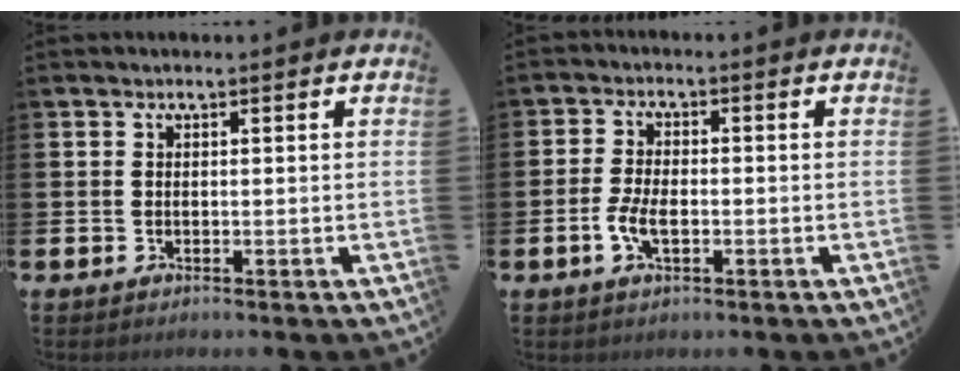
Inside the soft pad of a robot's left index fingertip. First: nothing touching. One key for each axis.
{"total": 3.9, "fx": -1.0, "fy": 2.0, "fz": 3.3, "tx": -0.061, "ty": 0.002, "tz": -0.019}